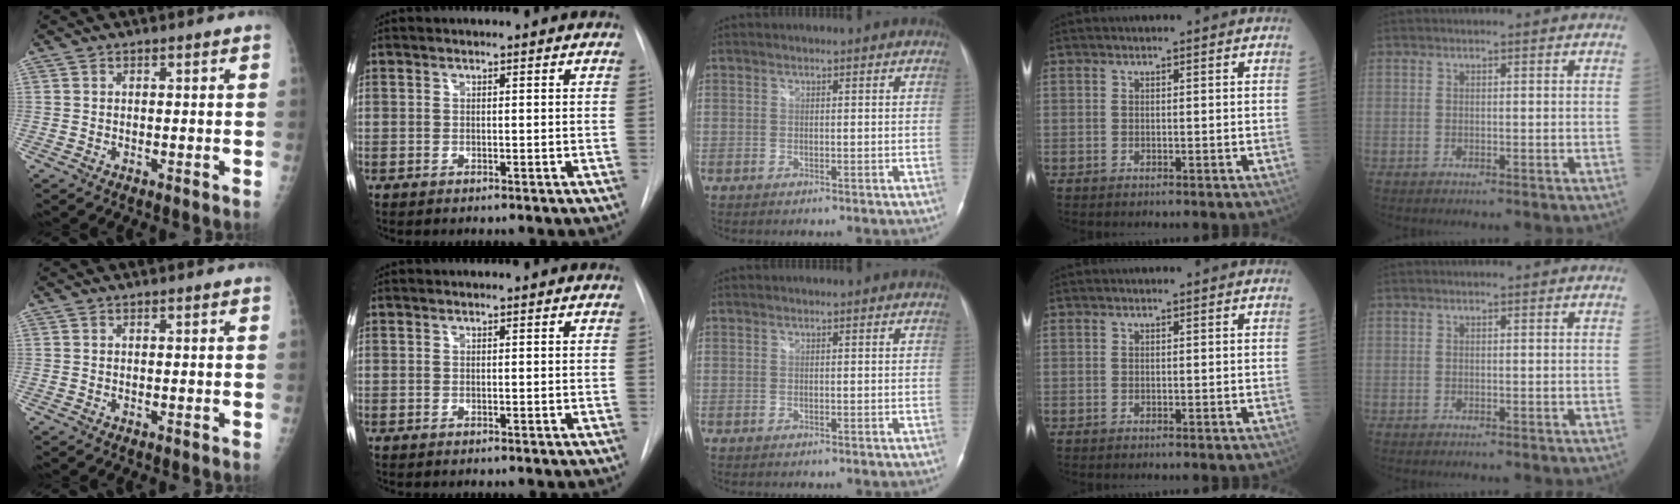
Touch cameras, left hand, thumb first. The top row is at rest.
{}